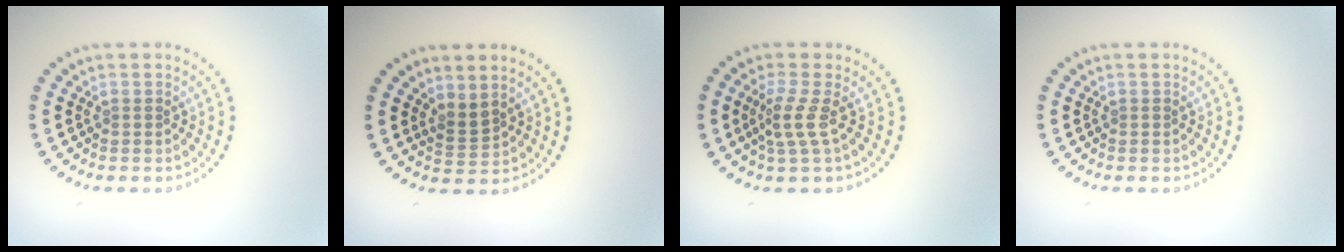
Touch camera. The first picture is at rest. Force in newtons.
{"total": 1.8, "press": 1.3, "slide": 1.3}
{"total": 2.3, "press": 1.6, "slide": 1.7}
{"total": 0.0}